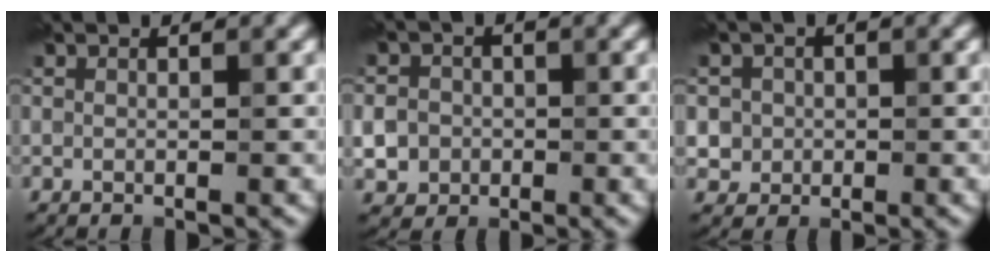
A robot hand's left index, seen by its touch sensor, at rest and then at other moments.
{"total": 5.8, "force": [-1.3, 5.3, 1.7], "torque": [-0.024, 0.000, -0.047]}
{"total": 3.1, "force": [0.2, 3.0, 0.7], "torque": [0.007, 0.012, 0.002]}